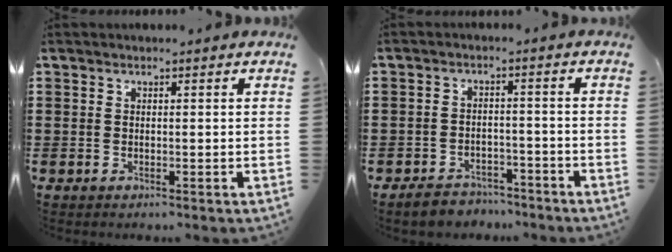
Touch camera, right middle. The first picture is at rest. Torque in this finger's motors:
{"motor_torque": [0.95, 0.03, -0.07, -0.01]}